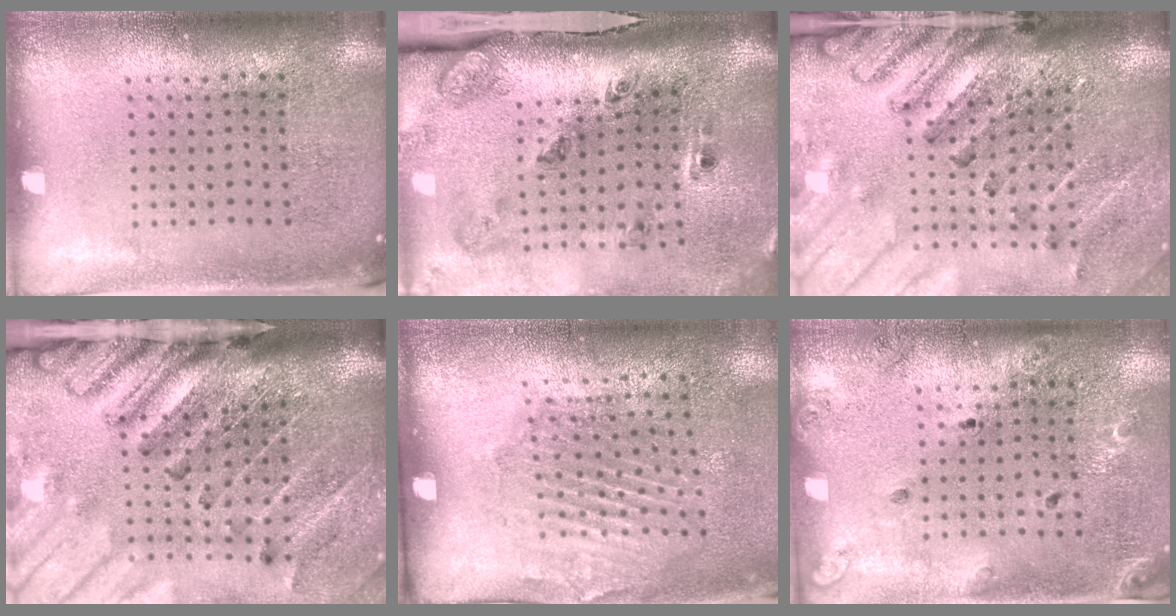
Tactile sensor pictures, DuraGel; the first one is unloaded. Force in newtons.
{"total": 3.3, "press": 2.0, "slide": 2.7}
{"total": 3.0, "press": 2.7, "slide": 1.3}
{"total": 4.7, "press": 3.4, "slide": 3.2}
{"total": 1.9, "press": 1.2, "slide": 1.5}
{"total": 1.4, "press": 1.4, "slide": 0.1}